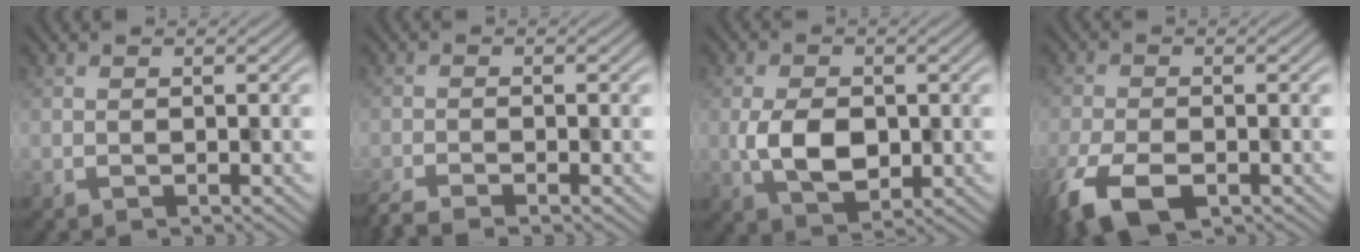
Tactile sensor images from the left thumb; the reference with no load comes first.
{"total": 3.6, "force": [-3.1, 0.2, 1.7], "torque": [-0.039, -0.001, -0.059]}
{"total": 5.2, "force": [-0.5, 3.4, 3.9], "torque": [-0.078, -0.009, -0.007]}
{"total": 8.6, "force": [-5.3, 3.9, 5.4], "torque": [-0.115, -0.022, -0.095]}